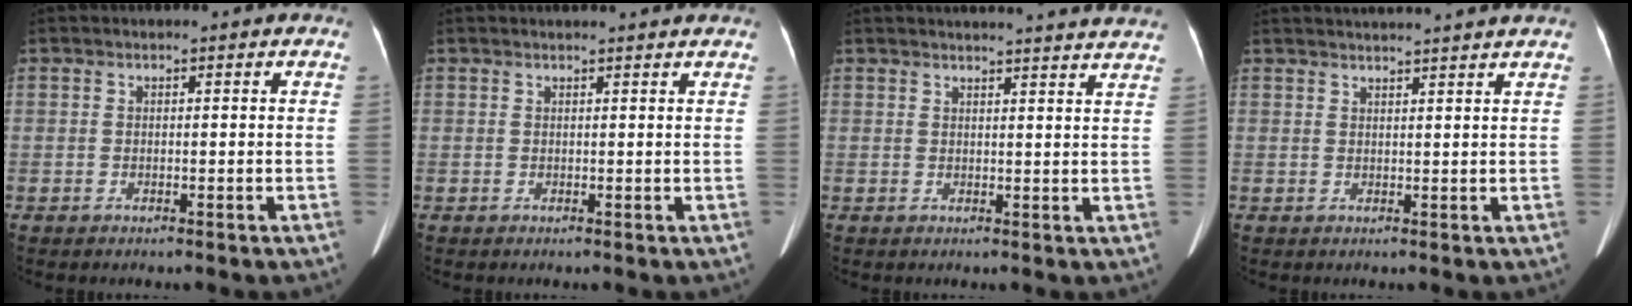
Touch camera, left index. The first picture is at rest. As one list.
[{"total": 3.3, "force": [3.1, -0.2, 1.0], "torque": [-0.016, 0.010, 0.033]}, {"total": 14.1, "force": [13.6, -0.2, 3.9], "torque": [-0.048, -0.030, 0.142]}, {"total": 8.6, "force": [8.0, -1.3, 2.8], "torque": [-0.035, 0.016, 0.093]}]